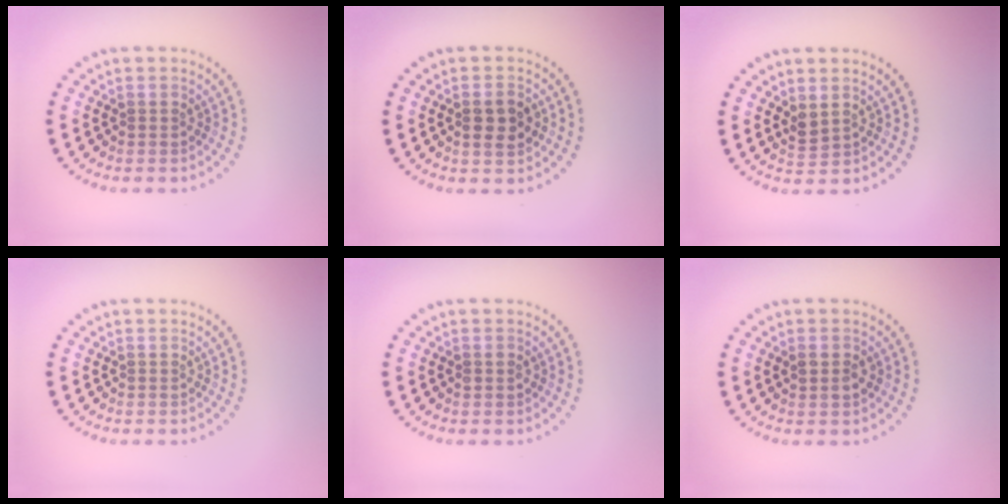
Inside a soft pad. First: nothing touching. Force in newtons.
{"total": 2.6, "press": 2.6, "slide": 0.3}
{"total": 1.2, "press": 1.1, "slide": 0.5}
{"total": 0.0}
{"total": 1.0, "press": 1.0, "slide": 0.1}
{"total": 1.4, "press": 1.4, "slide": 0.2}